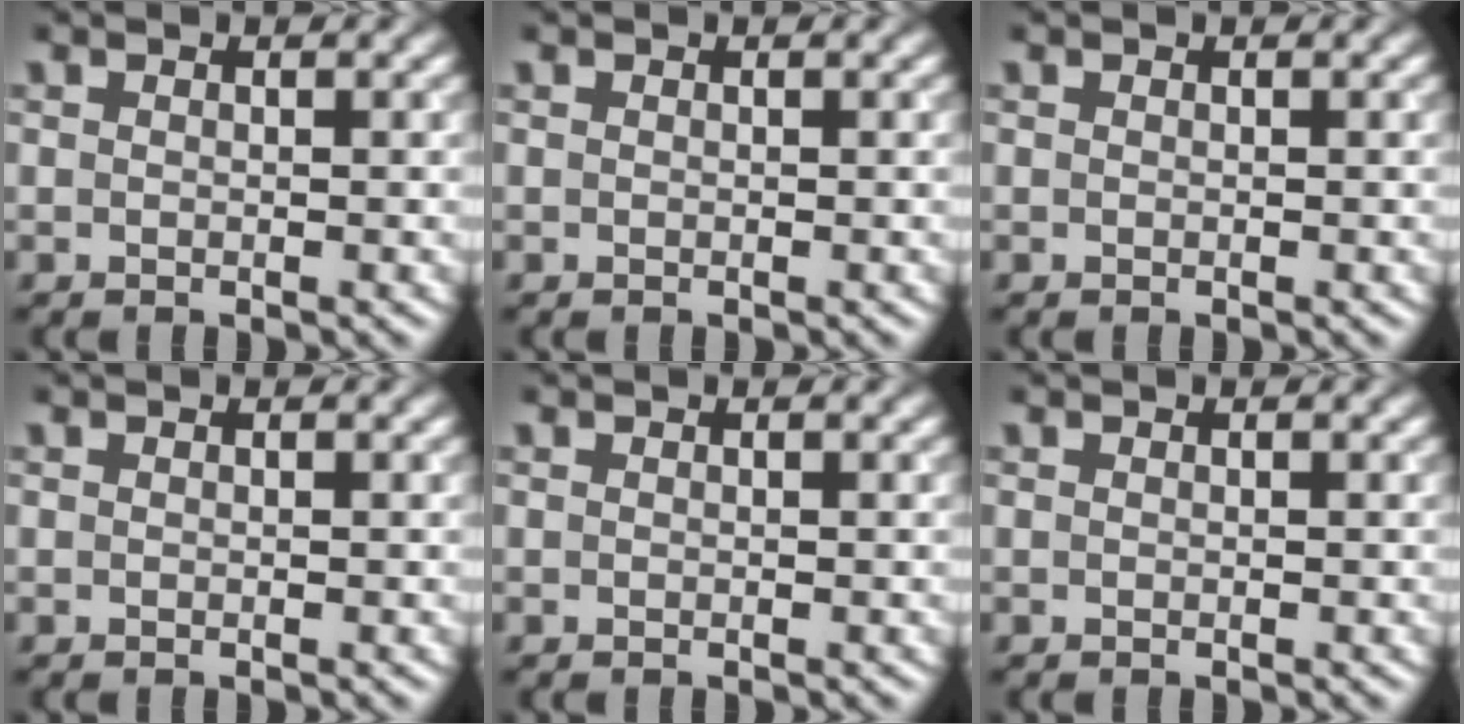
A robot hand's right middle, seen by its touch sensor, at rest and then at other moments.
{"total": 0.0}
{"total": 0.0}
{"total": 0.0}
{"total": 0.0}
{"total": 0.0}